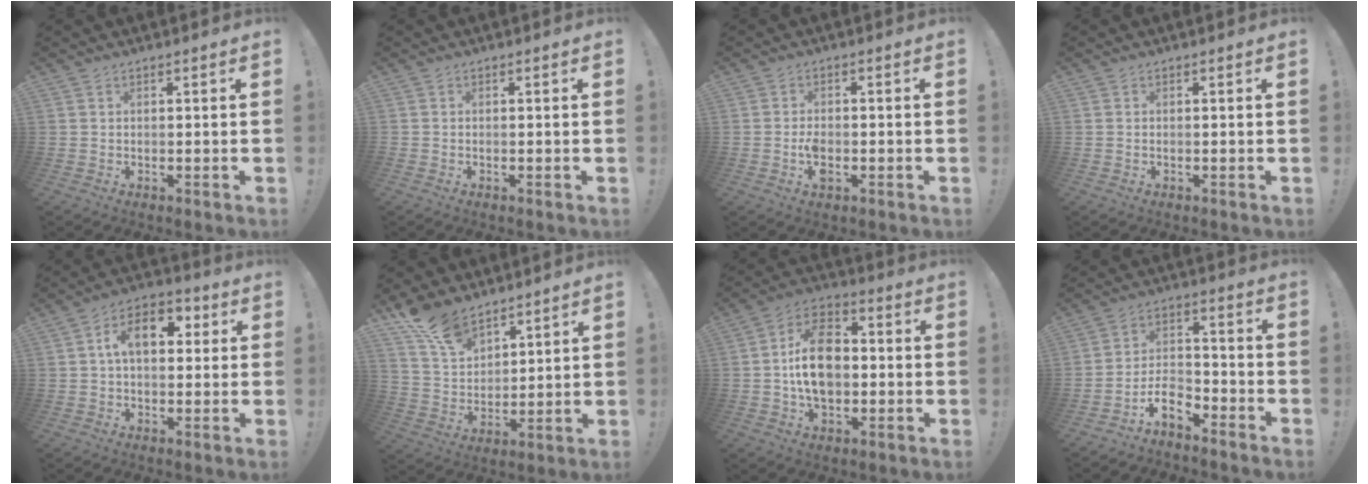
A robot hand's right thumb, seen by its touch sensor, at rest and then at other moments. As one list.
[{"total": 0.7, "force": [-0.2, -0.2, 0.6], "torque": [-0.014, 0.002, -0.003]}, {"total": 3.5, "force": [-1.3, 1.9, 2.6], "torque": [-0.044, 0.003, -0.024]}, {"total": 0.0}, {"total": 11.0, "force": [2.4, 6.6, 8.4], "torque": [-0.127, 0.013, 0.040]}, {"total": 12.1, "force": [9.6, 5.9, 4.5], "torque": [-0.084, -0.058, 0.185]}, {"total": 15.0, "force": [-1.1, 10.5, 10.7], "torque": [-0.184, 0.016, -0.022]}, {"total": 9.3, "force": [-7.4, 4.0, 3.7], "torque": [-0.060, 0.045, -0.136]}]